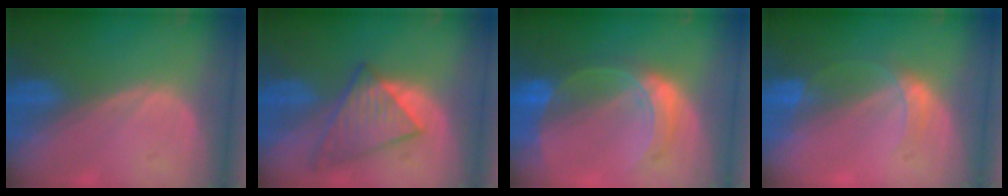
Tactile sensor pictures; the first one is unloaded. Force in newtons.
{"total": 6.9, "press": 6.9, "slide": 1.0}
{"total": 7.6, "press": 6.6, "slide": 3.7}
{"total": 2.9, "press": 2.9, "slide": 0.1}